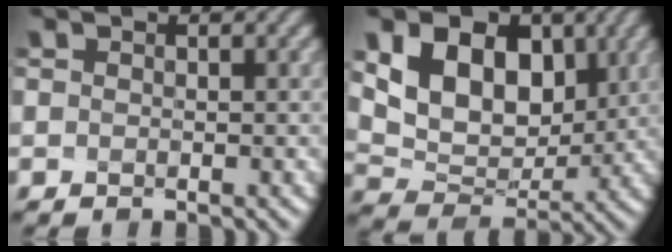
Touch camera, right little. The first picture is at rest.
{"total": 8.0, "force": [2.5, 5.3, 5.4], "torque": [-0.096, -0.006, 0.039]}